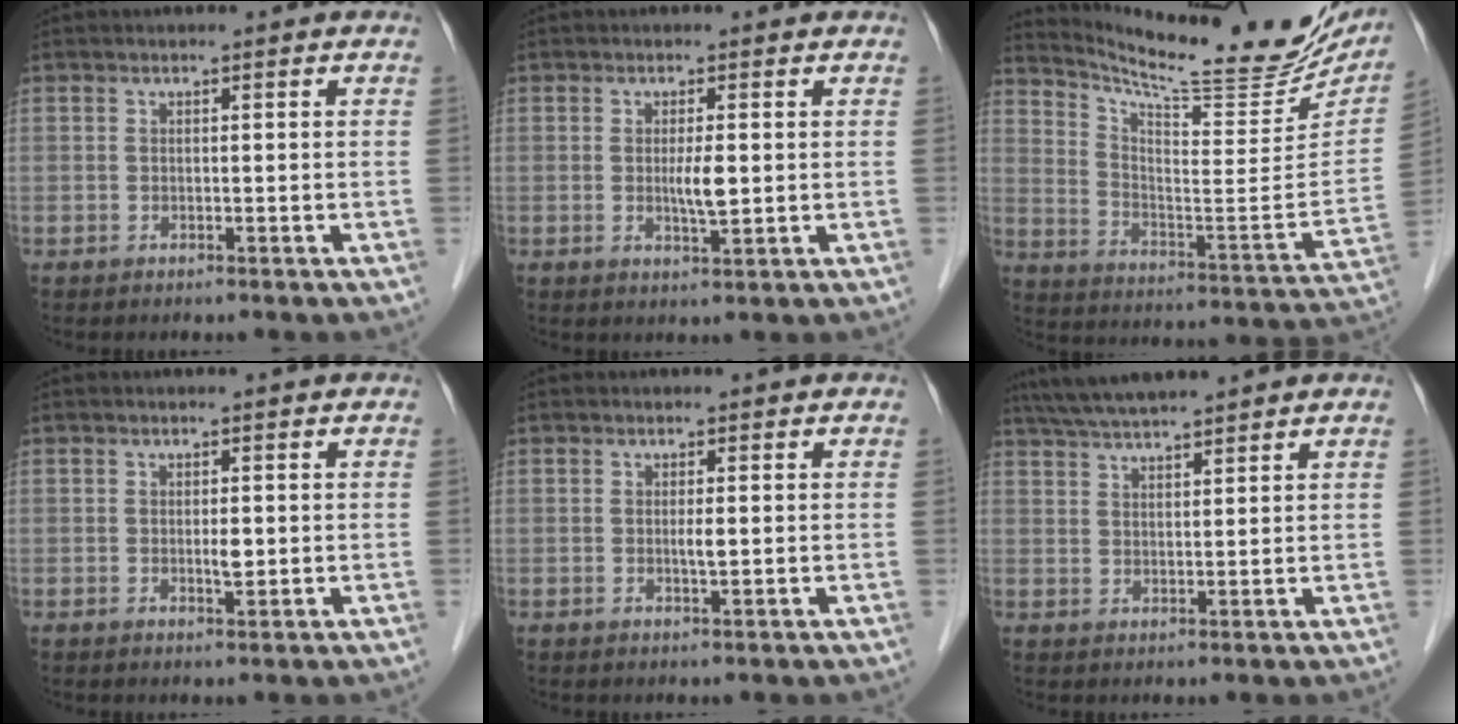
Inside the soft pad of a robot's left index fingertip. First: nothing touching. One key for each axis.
{"total": 2.9, "fx": 0.2, "fy": 0.4, "fz": 2.8, "tx": -0.053, "ty": -0.004, "tz": 0.006}
{"total": 23.6, "fx": 21.2, "fy": 2.7, "fz": 10.0, "tx": -0.164, "ty": -0.067, "tz": 0.299}
{"total": 1.4, "fx": 0.2, "fy": 0.5, "fz": 1.3, "tx": -0.021, "ty": -0.002, "tz": 0.005}
{"total": 1.2, "fx": 0.2, "fy": 0.1, "fz": 1.2, "tx": -0.027, "ty": -0.001, "tz": 0.005}
{"total": 8.8, "fx": 7.8, "fy": 0.3, "fz": 3.9, "tx": -0.070, "ty": 0.032, "tz": 0.128}